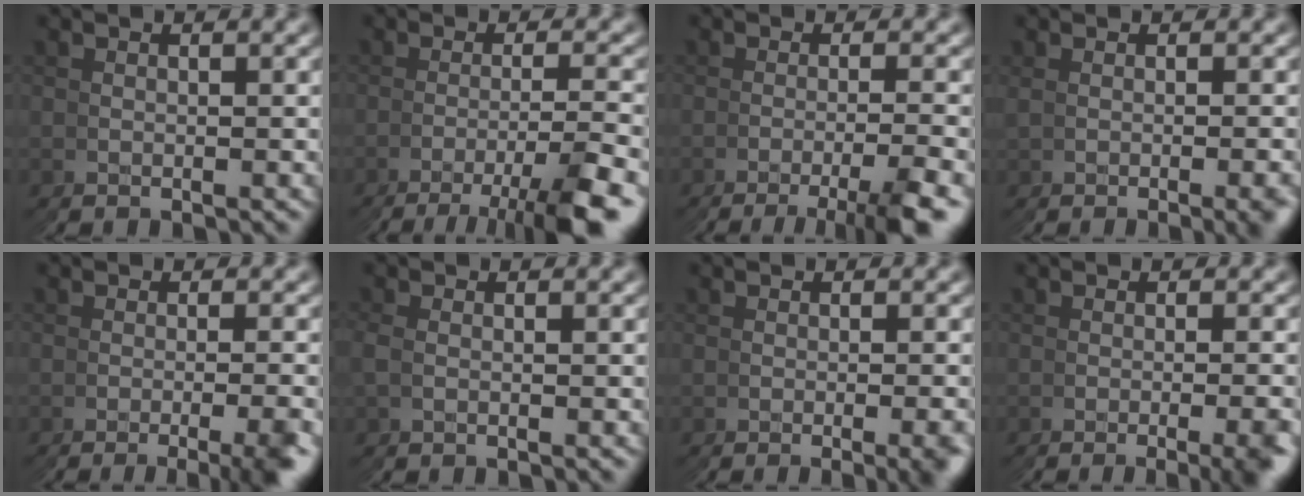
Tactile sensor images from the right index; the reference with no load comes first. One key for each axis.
{"total": 6.6, "fx": -4.5, "fy": -1.6, "fz": 4.6, "tx": -0.061, "ty": 0.009, "tz": -0.077}
{"total": 4.7, "fx": -3.1, "fy": -1.9, "fz": 2.9, "tx": -0.032, "ty": 0.014, "tz": -0.058}
{"total": 1.5, "fx": 0.2, "fy": -1.3, "fz": 0.9, "tx": -0.007, "ty": 0.012, "tz": 0.001}
{"total": 3.1, "fx": -1.6, "fy": -1.5, "fz": 2.1, "tx": -0.024, "ty": 0.014, "tz": -0.035}
{"total": 0.7, "fx": -0.1, "fy": -0.6, "fz": -0.4, "tx": -0.006, "ty": -0.001, "tz": -0.002}
{"total": 1.7, "fx": -0.4, "fy": -1.3, "fz": 1.1, "tx": -0.012, "ty": 0.009, "tz": -0.010}
{"total": 2.5, "fx": -1.1, "fy": -1.4, "fz": 1.7, "tx": -0.019, "ty": 0.015, "tz": -0.025}